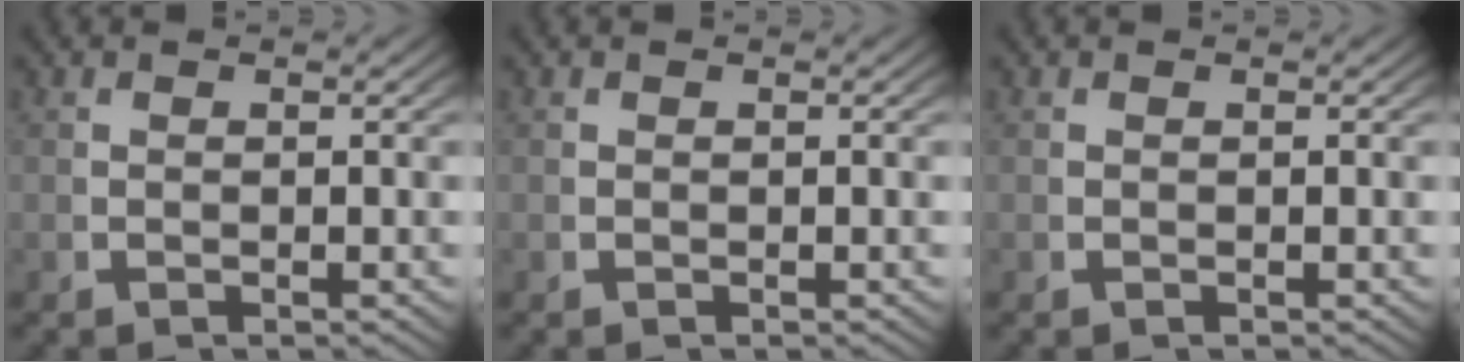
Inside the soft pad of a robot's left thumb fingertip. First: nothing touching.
{"total": 0.0}
{"total": 0.0}